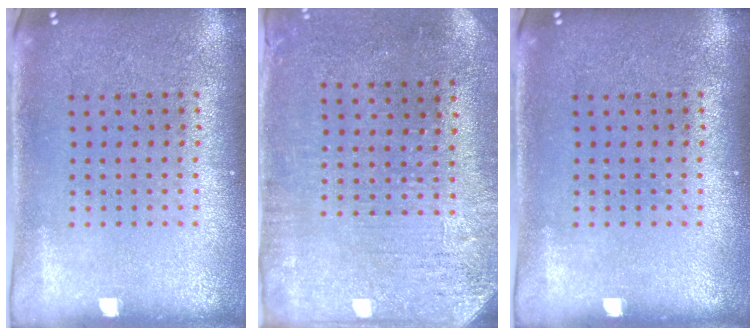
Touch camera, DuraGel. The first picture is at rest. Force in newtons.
{"total": 3.1, "press": 2.5, "slide": 1.8}
{"total": 0.0}